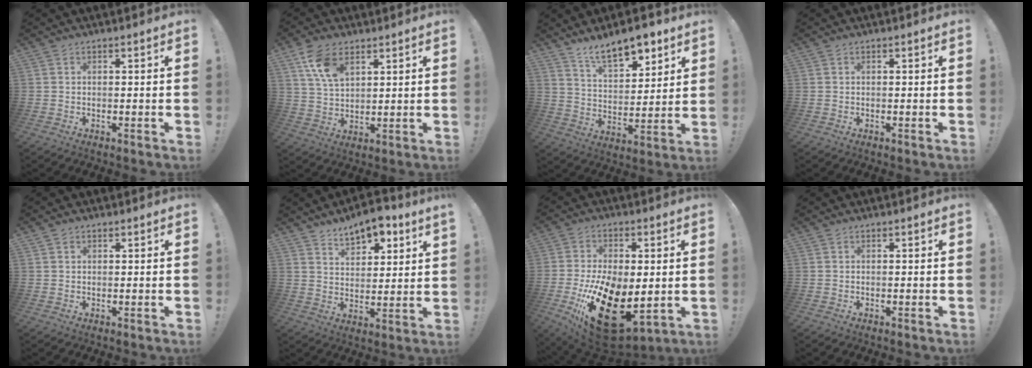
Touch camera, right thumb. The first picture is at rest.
{"total": 9.9, "force": [5.7, 5.4, 6.0], "torque": [-0.114, -0.019, 0.107]}
{"total": 13.0, "force": [9.6, 5.5, 6.8], "torque": [-0.103, -0.058, 0.173]}
{"total": 0.0}
{"total": 1.0, "force": [0.6, 0.7, 0.2], "torque": [0.005, -0.001, 0.010]}
{"total": 8.6, "force": [6.8, 3.5, 4.0], "torque": [-0.052, -0.044, 0.123]}
{"total": 23.8, "force": [-6.1, 13.2, 18.8], "torque": [-0.333, 0.014, -0.077]}
{"total": 0.0}